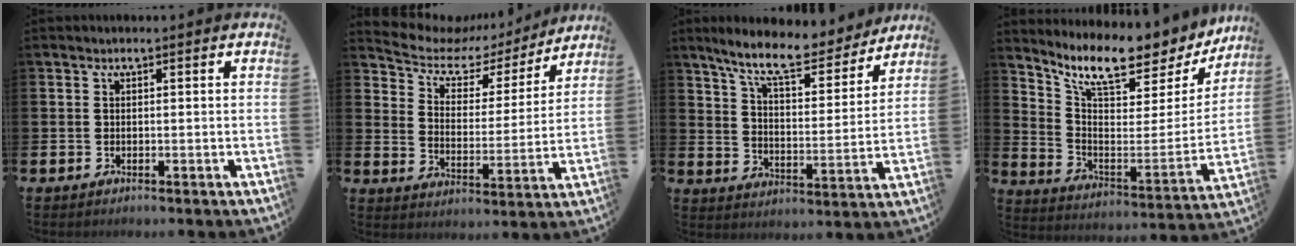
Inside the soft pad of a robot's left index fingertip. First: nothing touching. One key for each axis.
{"total": 6.6, "fx": 5.5, "fy": 3.2, "fz": 1.4, "tx": -0.063, "ty": -0.041, "tz": 0.090}
{"total": 10.6, "fx": 9.4, "fy": 2.2, "fz": 4.3, "tx": -0.103, "ty": -0.057, "tz": 0.163}
{"total": 9.6, "fx": 8.3, "fy": 2.3, "fz": 4.3, "tx": -0.107, "ty": -0.065, "tz": 0.137}